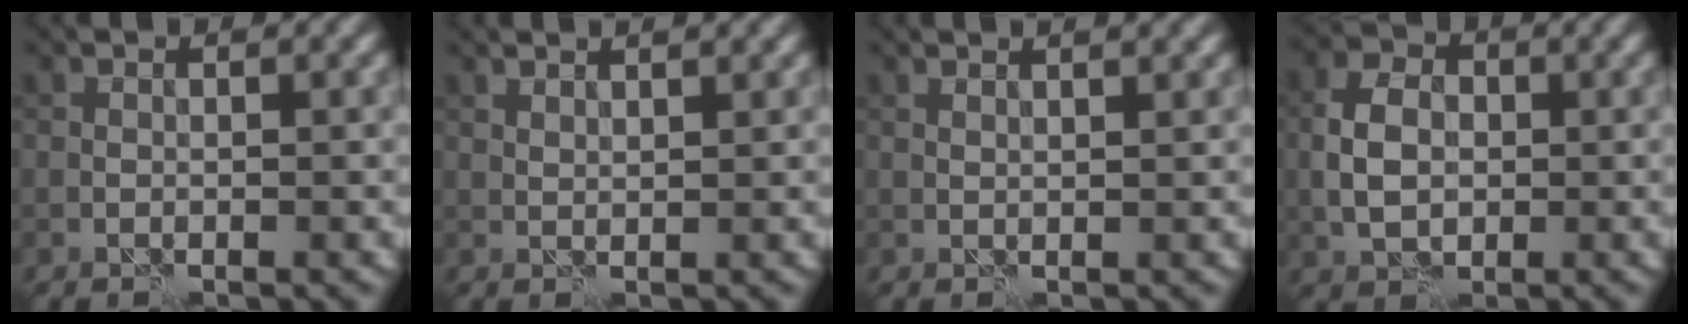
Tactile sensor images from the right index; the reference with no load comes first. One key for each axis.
{"total": 2.2, "fx": 1.8, "fy": 0.6, "fz": 1.1, "tx": -0.012, "ty": 0.006, "tz": 0.014}
{"total": 3.0, "fx": 2.1, "fy": 1.1, "fz": 1.8, "tx": -0.010, "ty": 0.014, "tz": 0.006}
{"total": 4.4, "fx": -0.4, "fy": 3.2, "fz": 3.0, "tx": -0.060, "ty": 0.006, "tz": -0.009}